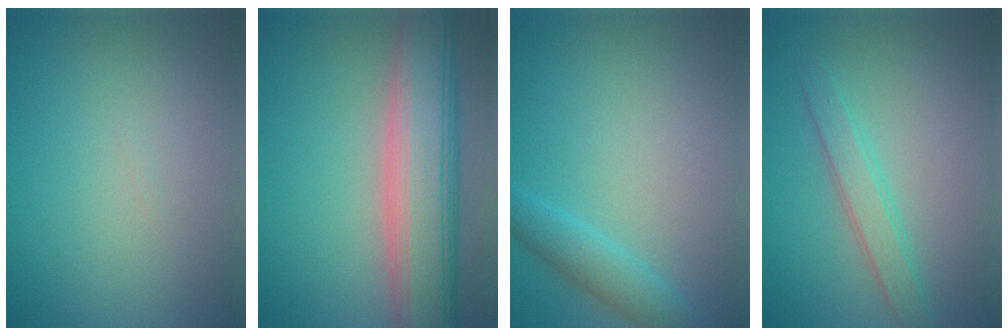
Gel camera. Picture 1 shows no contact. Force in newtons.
{"total": 9.3, "press": 9.3, "slide": 0.9}
{"total": 2.6, "press": 2.6, "slide": 0.1}
{"total": 2.5, "press": 2.5, "slide": 0.2}